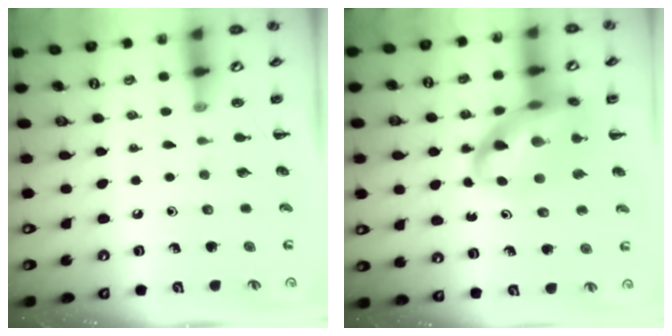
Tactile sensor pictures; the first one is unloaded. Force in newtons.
{"total": 17.9, "press": 17.3, "slide": 4.3}